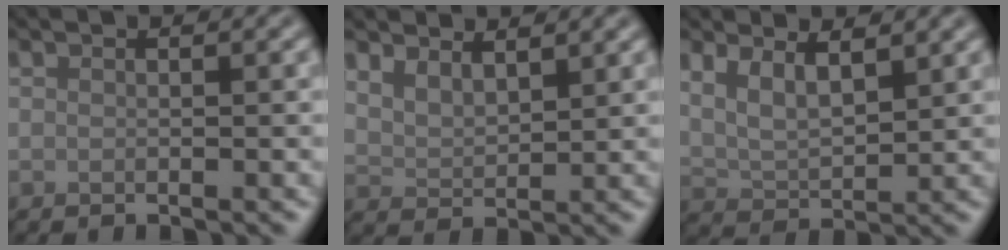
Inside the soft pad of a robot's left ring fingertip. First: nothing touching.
{"total": 3.3, "force": [2.7, 1.2, 1.2], "torque": [-0.031, 0.001, 0.049]}
{"total": 4.0, "force": [2.2, 1.9, 2.8], "torque": [-0.064, -0.005, 0.045]}